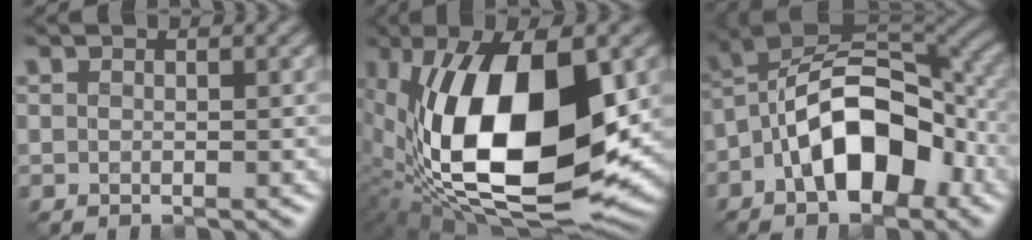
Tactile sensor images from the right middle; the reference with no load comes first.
{"total": 17.7, "force": [0.9, 8.4, 15.6], "torque": [-0.287, -0.017, 0.015]}
{"total": 10.6, "force": [-3.3, 5.5, 8.4], "torque": [-0.132, 0.017, -0.066]}